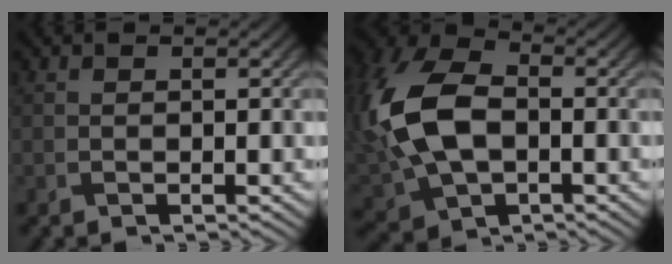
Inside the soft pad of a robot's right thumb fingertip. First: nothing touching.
{"total": 15.0, "force": [-0.3, 9.6, 11.6], "torque": [-0.297, -0.001, -0.014]}